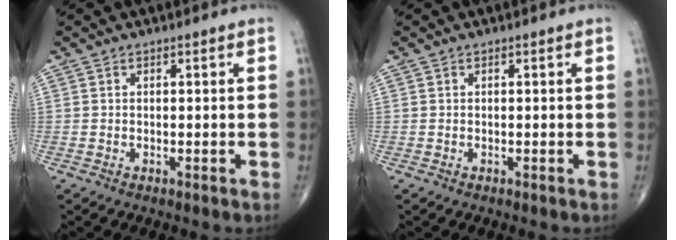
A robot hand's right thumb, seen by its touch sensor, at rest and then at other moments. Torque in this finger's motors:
{"motor_torque": [-0.39, 0.40, 0.00, 0.00, 0.00]}